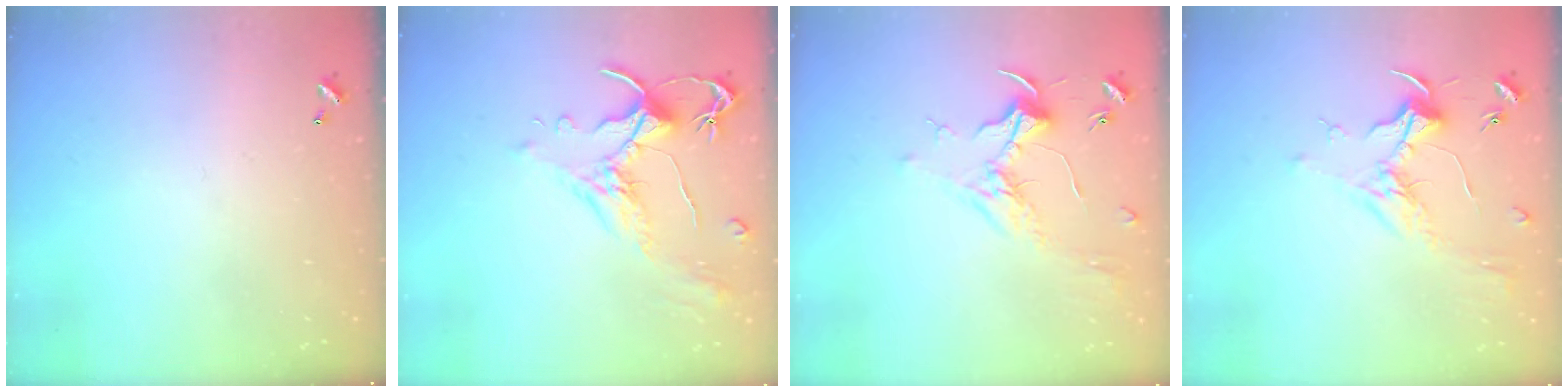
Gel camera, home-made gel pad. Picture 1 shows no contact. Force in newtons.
{"total": 1.8, "press": 1.2, "slide": 1.3}
{"total": 1.8, "press": 1.6, "slide": 0.8}
{"total": 1.8, "press": 1.6, "slide": 0.7}